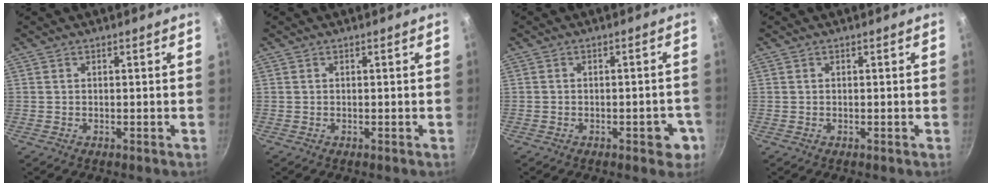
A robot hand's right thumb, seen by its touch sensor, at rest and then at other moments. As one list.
[{"total": 0.0}, {"total": 4.9, "force": [-2.0, 2.4, 3.7], "torque": [-0.021, 0.018, -0.024]}, {"total": 0.0}]